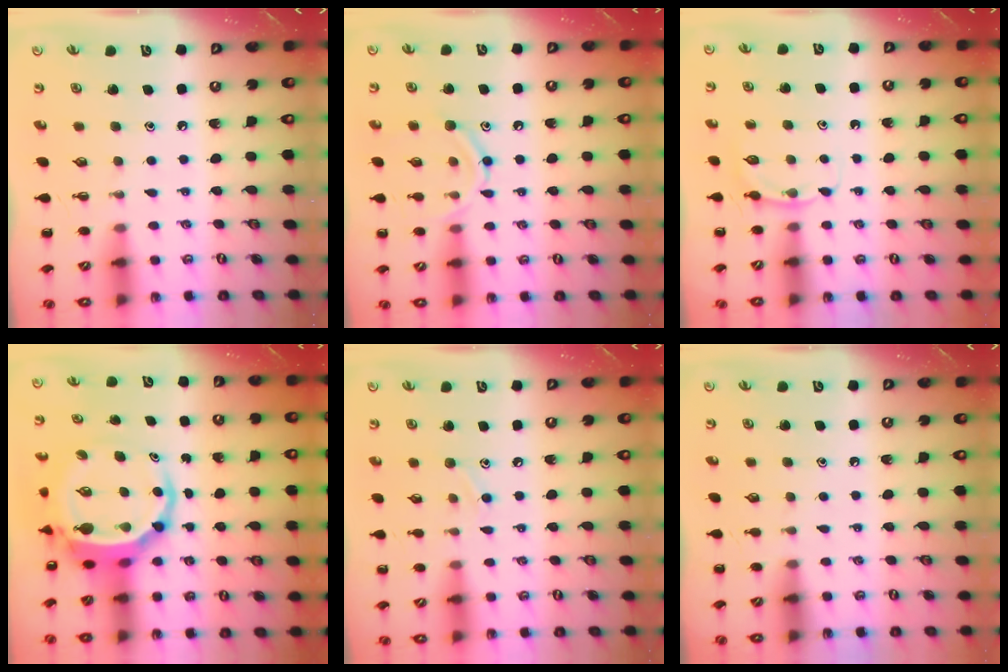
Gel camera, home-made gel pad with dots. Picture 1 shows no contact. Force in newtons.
{"total": 11.6, "press": 11.5, "slide": 1.4}
{"total": 3.7, "press": 3.4, "slide": 1.3}
{"total": 7.2, "press": 6.9, "slide": 2.2}
{"total": 6.3, "press": 5.9, "slide": 2.1}
{"total": 0.9, "press": 0.9, "slide": 0.2}